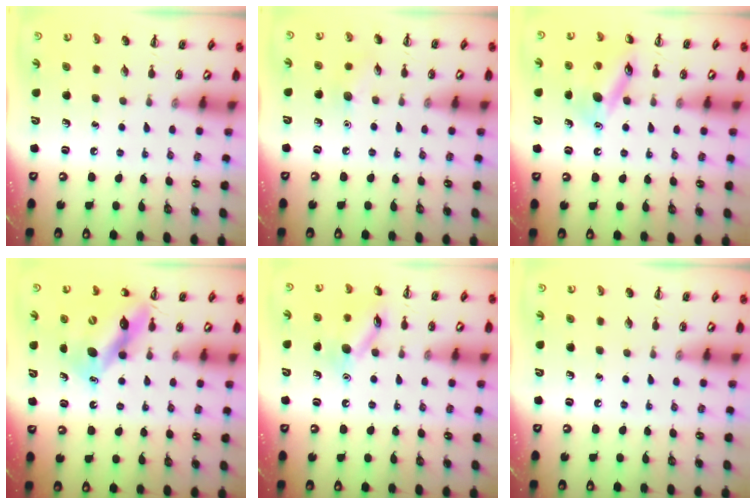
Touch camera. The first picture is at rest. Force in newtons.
{"total": 6.4, "press": 6.2, "slide": 1.6}
{"total": 14.1, "press": 14.0, "slide": 1.6}
{"total": 12.5, "press": 11.9, "slide": 4.0}
{"total": 11.7, "press": 11.7, "slide": 0.9}
{"total": 0.0}